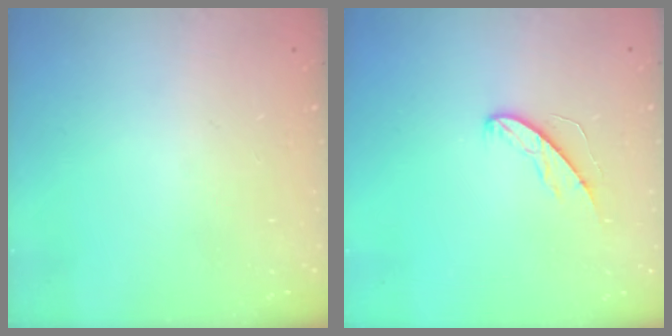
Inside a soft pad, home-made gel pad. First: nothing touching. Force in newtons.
{"total": 5.8, "press": 5.8, "slide": 0.4}